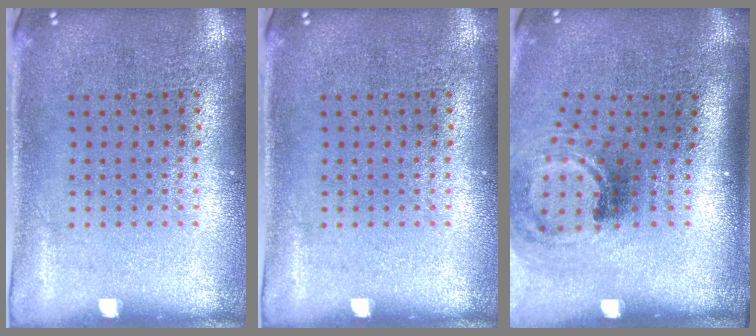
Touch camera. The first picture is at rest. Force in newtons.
{"total": 0.0}
{"total": 2.0, "press": 1.3, "slide": 1.5}